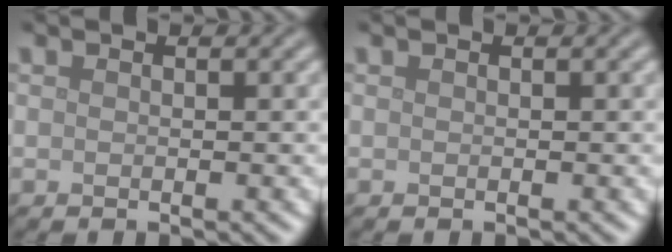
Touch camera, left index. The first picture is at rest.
{"total": 0.0}